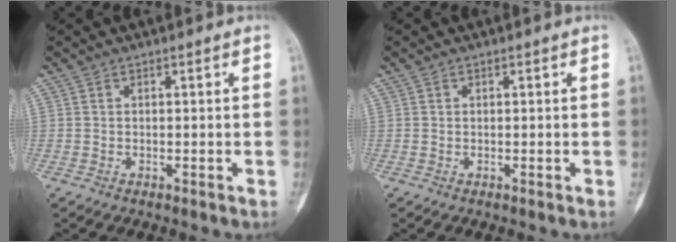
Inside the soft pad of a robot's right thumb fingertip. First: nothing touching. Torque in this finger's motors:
{"motor_torque": [0.10, 0.02, -0.02, 0.15, 0.03]}